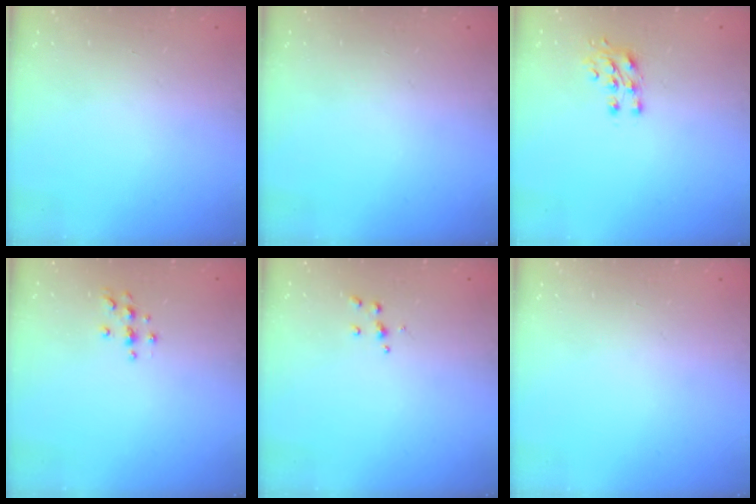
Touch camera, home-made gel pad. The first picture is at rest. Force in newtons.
{"total": 0.0}
{"total": 7.1, "press": 7.1, "slide": 0.8}
{"total": 4.2, "press": 4.2, "slide": 0.5}
{"total": 3.6, "press": 3.6, "slide": 0.3}
{"total": 0.0}